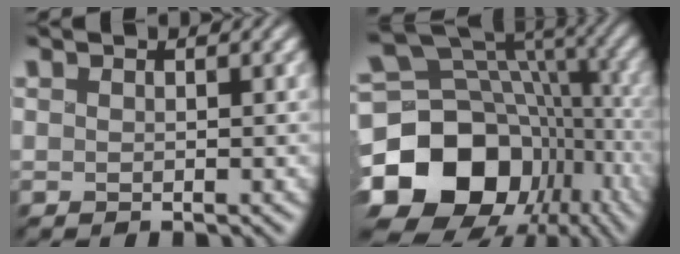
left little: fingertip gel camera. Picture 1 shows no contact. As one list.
[{"total": 18.8, "force": [-7.2, 14.1, 10.0], "torque": [-0.204, 0.008, -0.125]}]